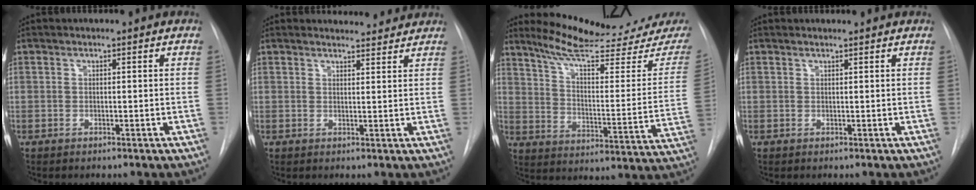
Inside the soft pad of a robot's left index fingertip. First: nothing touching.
{"total": 5.4, "force": [5.2, 1.4, 0.6], "torque": [-0.003, 0.006, 0.055]}
{"total": 20.8, "force": [18.6, 1.7, 9.1], "torque": [-0.127, -0.061, 0.253]}
{"total": 1.3, "force": [1.3, 0.0, 0.3], "torque": [-0.010, 0.012, 0.021]}